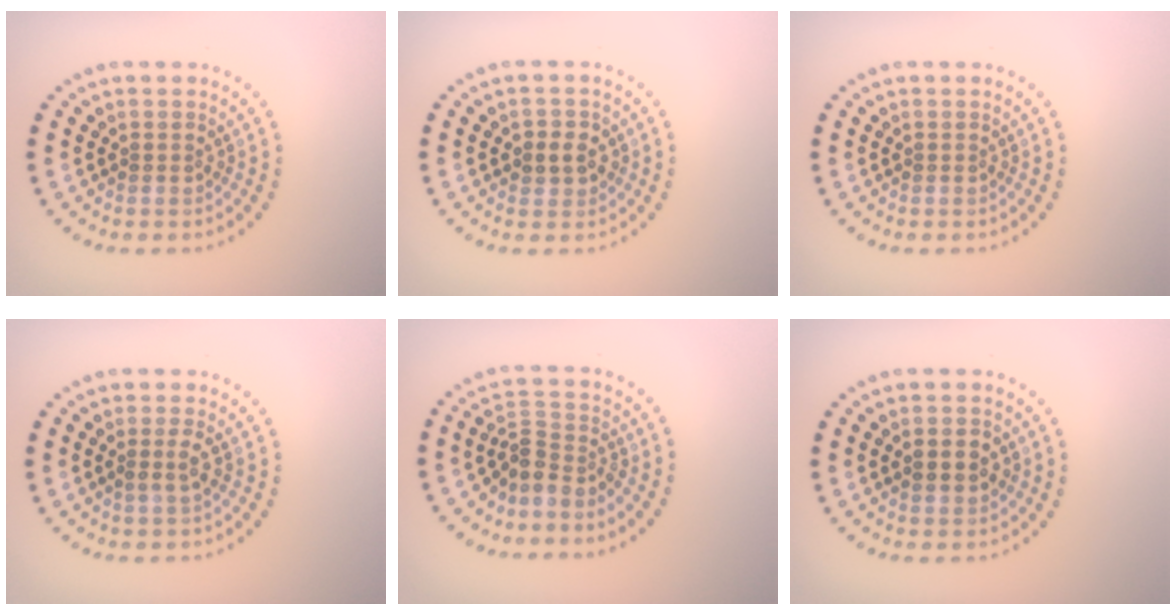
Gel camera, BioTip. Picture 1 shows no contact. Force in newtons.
{"total": 2.2, "press": 2.1, "slide": 0.5}
{"total": 0.0}
{"total": 1.2, "press": 1.1, "slide": 0.4}
{"total": 3.0, "press": 2.1, "slide": 2.1}
{"total": 2.1, "press": 2.1, "slide": 0.1}